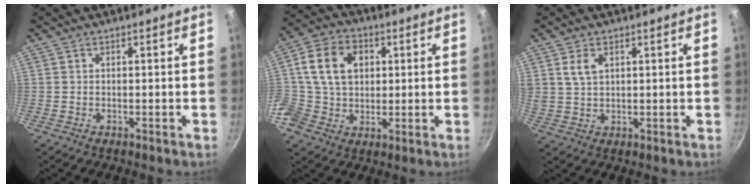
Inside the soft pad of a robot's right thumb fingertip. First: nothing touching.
{"total": 12.0, "force": [2.4, 9.7, 6.7], "torque": [-0.105, 0.009, 0.030]}
{"total": 4.1, "force": [1.8, 2.2, 2.9], "torque": [-0.051, -0.004, 0.037]}